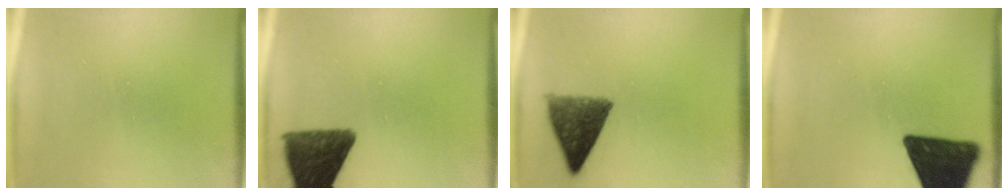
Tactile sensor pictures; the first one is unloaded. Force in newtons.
{"total": 11.6}
{"total": 8.8}
{"total": 16.3}